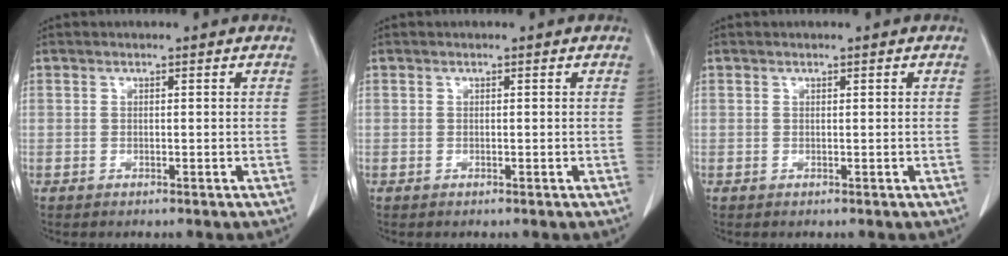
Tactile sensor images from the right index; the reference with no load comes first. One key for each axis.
{"total": 0.0}
{"total": 0.0}